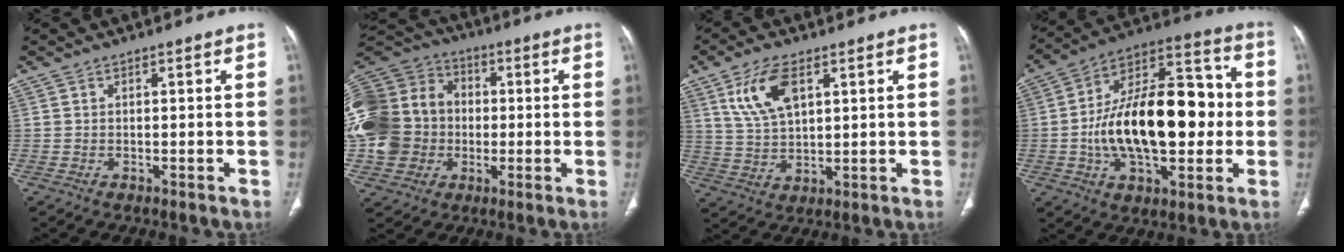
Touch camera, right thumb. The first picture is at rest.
{"total": 22.0, "force": [-1.4, 18.5, 12.0], "torque": [-0.267, 0.037, -0.022]}
{"total": 9.7, "force": [4.3, 4.8, 7.2], "torque": [-0.138, -0.011, 0.090]}
{"total": 25.4, "force": [-1.3, 13.3, 21.6], "torque": [-0.335, 0.034, -0.020]}